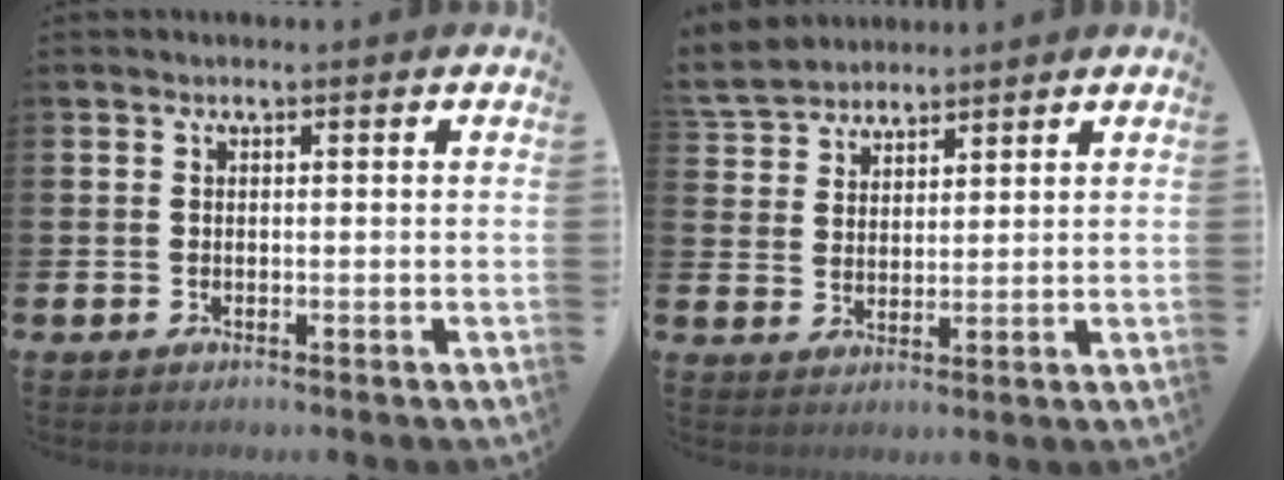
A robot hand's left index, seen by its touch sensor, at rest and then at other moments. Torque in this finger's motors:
{"motor_torque": [1.10, -1.04, 1.05, 0.22]}